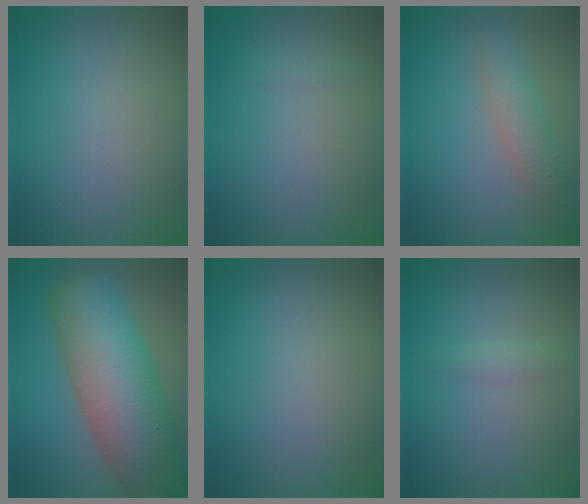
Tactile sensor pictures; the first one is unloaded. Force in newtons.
{"total": 0.6, "press": 0.6, "slide": 0.1}
{"total": 2.9, "press": 2.9, "slide": 0.1}
{"total": 12.4, "press": 12.4, "slide": 0.6}
{"total": 0.0}
{"total": 1.0, "press": 1.0, "slide": 0.0}